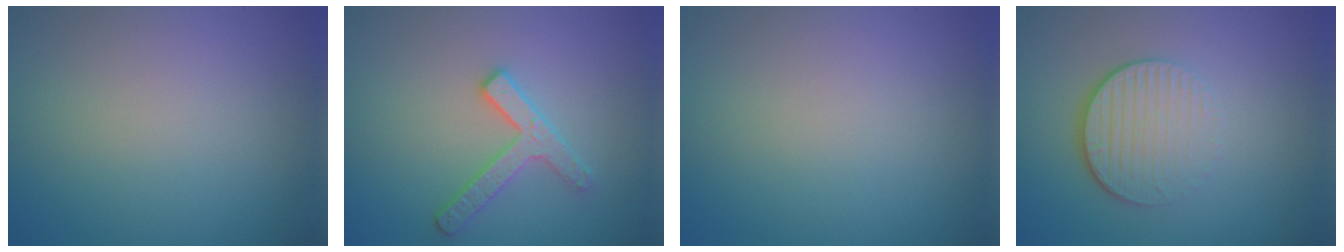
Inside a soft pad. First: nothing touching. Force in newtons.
{"total": 2.6, "press": 2.6, "slide": 0.4}
{"total": 0.0}
{"total": 4.3, "press": 2.7, "slide": 3.4}